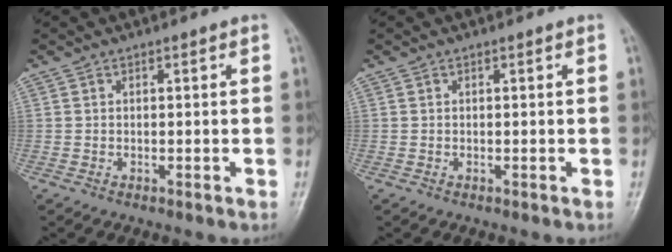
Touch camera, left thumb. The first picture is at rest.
{"total": 0.0}